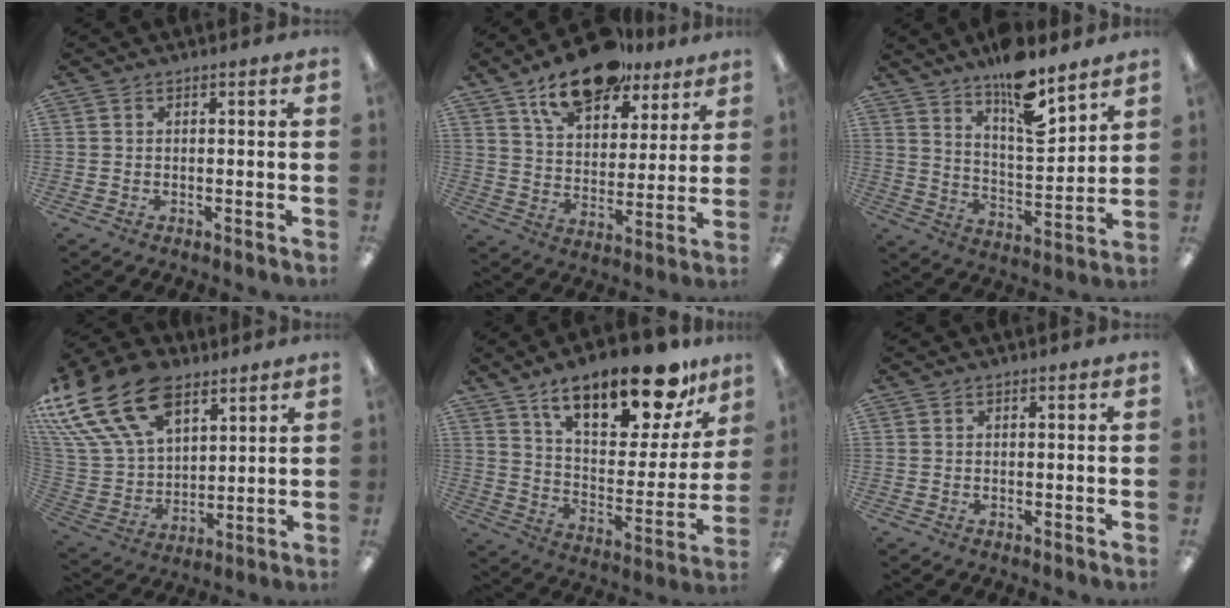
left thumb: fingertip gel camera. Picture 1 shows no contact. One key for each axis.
{"total": 17.2, "fx": 12.6, "fy": 8.2, "fz": 8.4, "tx": -0.132, "ty": -0.068, "tz": 0.221}
{"total": 13.7, "fx": 11.0, "fy": 3.7, "fz": 7.4, "tx": -0.121, "ty": -0.076, "tz": 0.188}
{"total": 24.4, "fx": 13.2, "fy": 15.1, "fz": 14.0, "tx": -0.306, "ty": -0.068, "tz": 0.240}
{"total": 23.5, "fx": 16.0, "fy": 9.2, "fz": 14.5, "tx": -0.217, "ty": -0.093, "tz": 0.267}
{"total": 0.0}